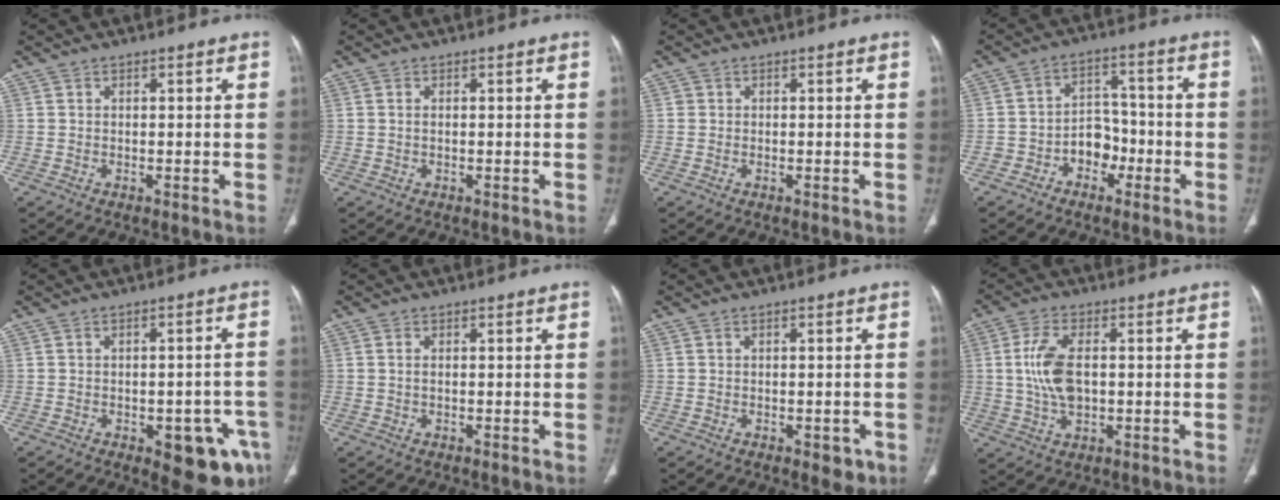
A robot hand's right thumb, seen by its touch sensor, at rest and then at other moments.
{"total": 0.6, "force": [0.1, 0.3, 0.5], "torque": [-0.015, 0.004, 0.004]}
{"total": 0.6, "force": [0.1, 0.6, 0.0], "torque": [0.003, 0.004, 0.002]}
{"total": 6.9, "force": [-3.0, 5.4, 3.1], "torque": [-0.013, 0.045, -0.052]}
{"total": 11.3, "force": [-5.1, 4.9, 8.8], "torque": [-0.073, 0.020, -0.057]}
{"total": 0.9, "force": [0.2, 0.5, 0.7], "torque": [-0.019, 0.003, 0.005]}
{"total": 2.8, "force": [-1.0, 1.7, 2.1], "torque": [-0.008, 0.002, -0.008]}
{"total": 8.8, "force": [0.6, 4.8, 7.3], "torque": [-0.153, 0.002, 0.016]}